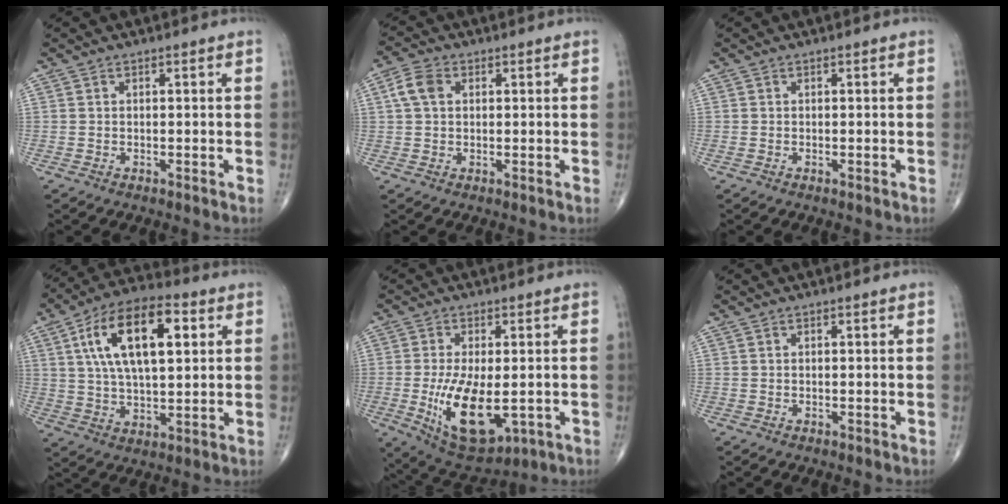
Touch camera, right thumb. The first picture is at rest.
{"total": 4.6, "force": [1.1, 3.3, 3.1], "torque": [-0.064, 0.011, 0.019]}
{"total": 0.0}
{"total": 17.8, "force": [5.2, 8.2, 14.9], "torque": [-0.245, 0.006, 0.084]}
{"total": 13.7, "force": [-2.5, 6.3, 11.9], "torque": [-0.203, -0.021, -0.021]}
{"total": 0.0}